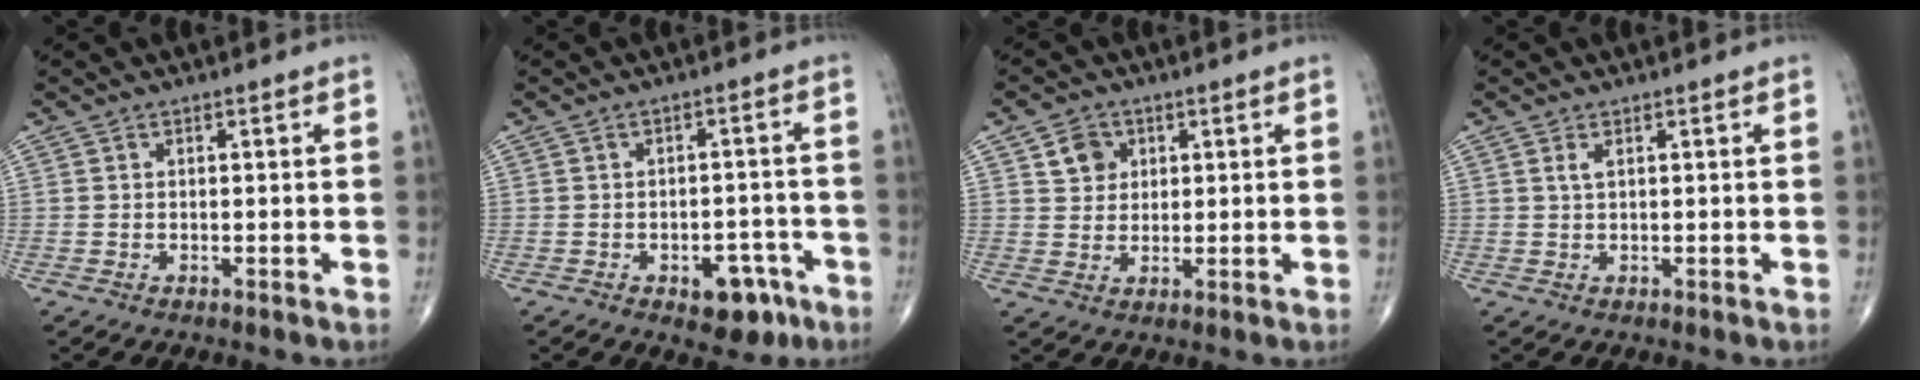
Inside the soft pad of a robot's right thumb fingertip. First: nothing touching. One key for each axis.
{"total": 7.4, "fx": -3.8, "fy": 4.2, "fz": 4.7, "tx": -0.032, "ty": 0.026, "tz": -0.043}
{"total": 4.8, "fx": 1.9, "fy": 4.0, "fz": 1.7, "tx": -0.008, "ty": -0.007, "tz": 0.032}
{"total": 1.2, "fx": 0.5, "fy": 0.4, "fz": 1.0, "tx": -0.023, "ty": 0.005, "tz": 0.012}